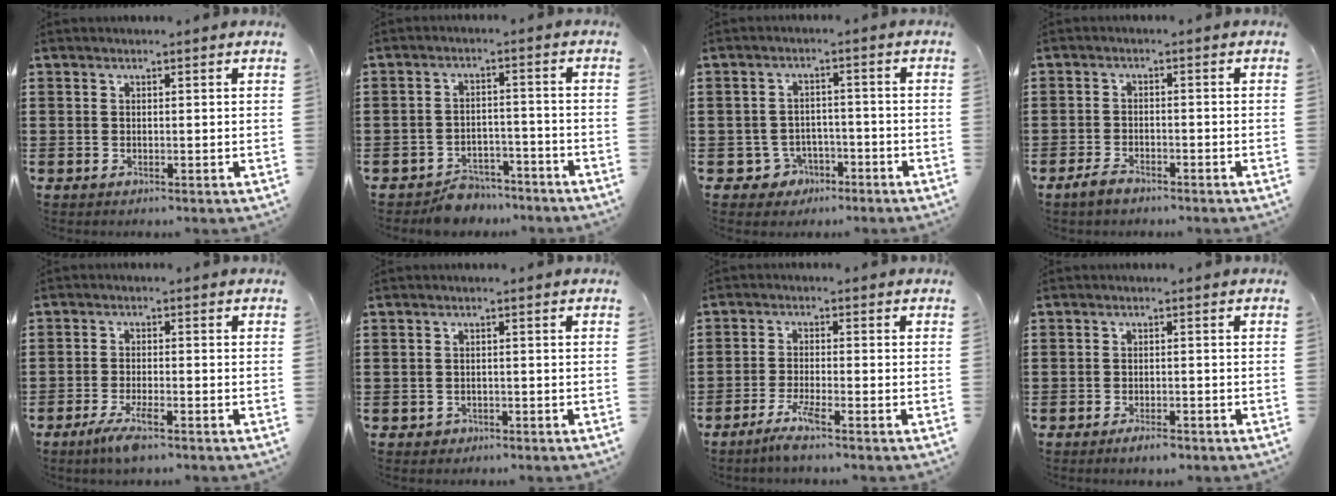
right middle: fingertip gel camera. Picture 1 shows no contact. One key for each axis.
{"total": 4.5, "fx": -4.3, "fy": 1.2, "fz": 0.3, "tx": -0.008, "ty": 0.011, "tz": -0.088}
{"total": 3.7, "fx": -2.7, "fy": 2.4, "fz": 0.8, "tx": -0.030, "ty": 0.004, "tz": -0.060}
{"total": 2.5, "fx": -2.0, "fy": 0.9, "fz": 1.1, "tx": -0.028, "ty": 0.003, "tz": -0.043}
{"total": 3.9, "fx": -2.5, "fy": 0.5, "fz": 3.0, "tx": -0.069, "ty": -0.009, "tz": -0.048}
{"total": 1.0, "fx": -0.7, "fy": 0.7, "fz": 0.1, "tx": -0.005, "ty": 0.002, "tz": -0.018}
{"total": 3.5, "fx": -2.4, "fy": 0.1, "fz": 2.5, "tx": -0.055, "ty": -0.005, "tz": -0.047}
{"total": 2.0, "fx": -1.8, "fy": 0.6, "fz": 0.7, "tx": -0.015, "ty": 0.000, "tz": -0.034}